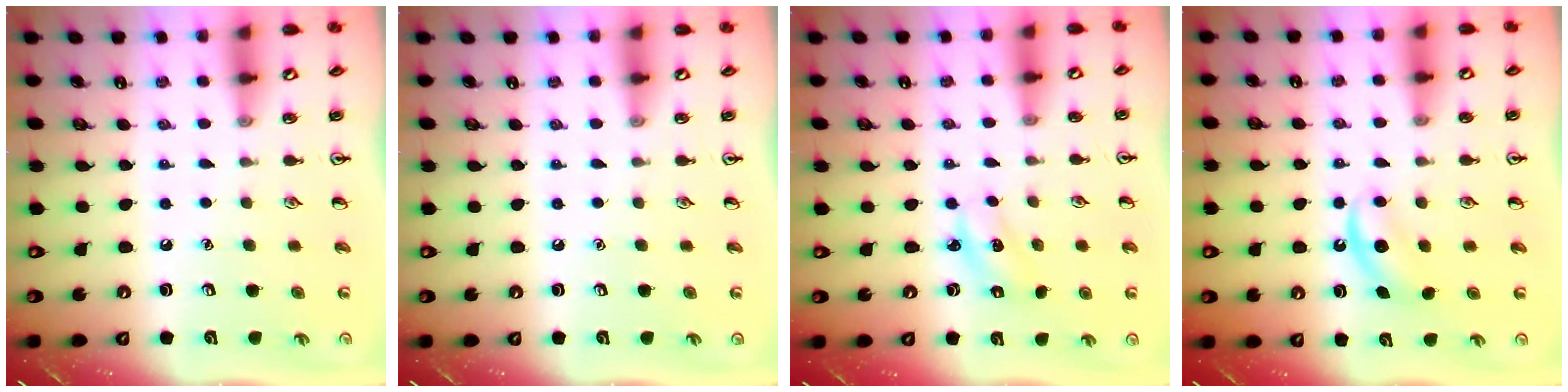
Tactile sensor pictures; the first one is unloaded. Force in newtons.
{"total": 0.0}
{"total": 2.2, "press": 2.1, "slide": 0.5}
{"total": 4.5, "press": 4.3, "slide": 1.0}